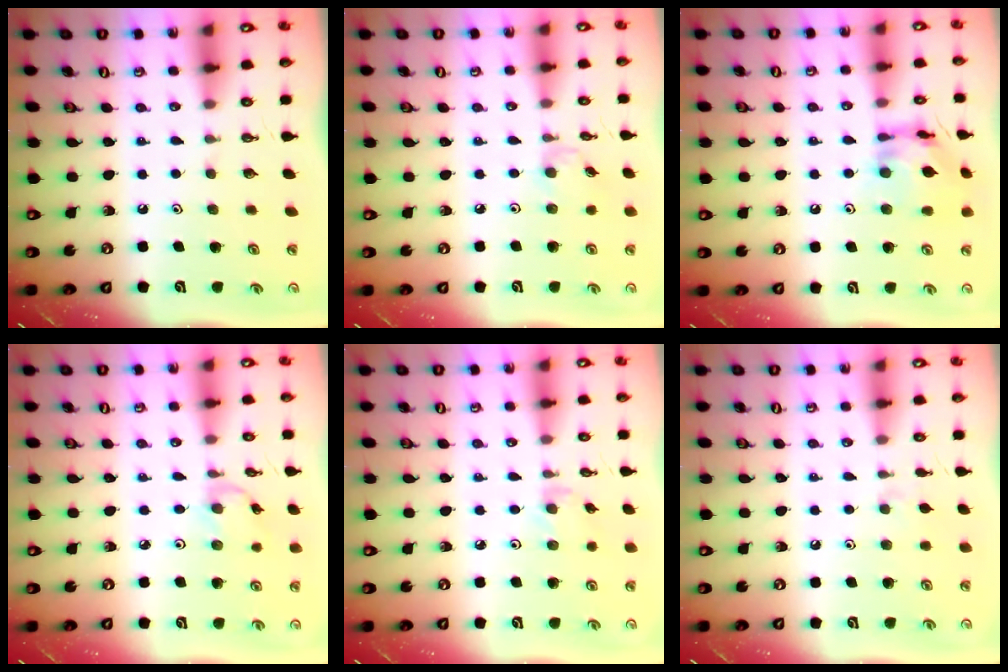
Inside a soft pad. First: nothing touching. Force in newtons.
{"total": 3.0, "press": 3.0, "slide": 0.4}
{"total": 13.9, "press": 13.8, "slide": 1.2}
{"total": 2.6, "press": 2.6, "slide": 0.3}
{"total": 1.9, "press": 1.9, "slide": 0.4}
{"total": 3.2, "press": 3.2, "slide": 0.5}